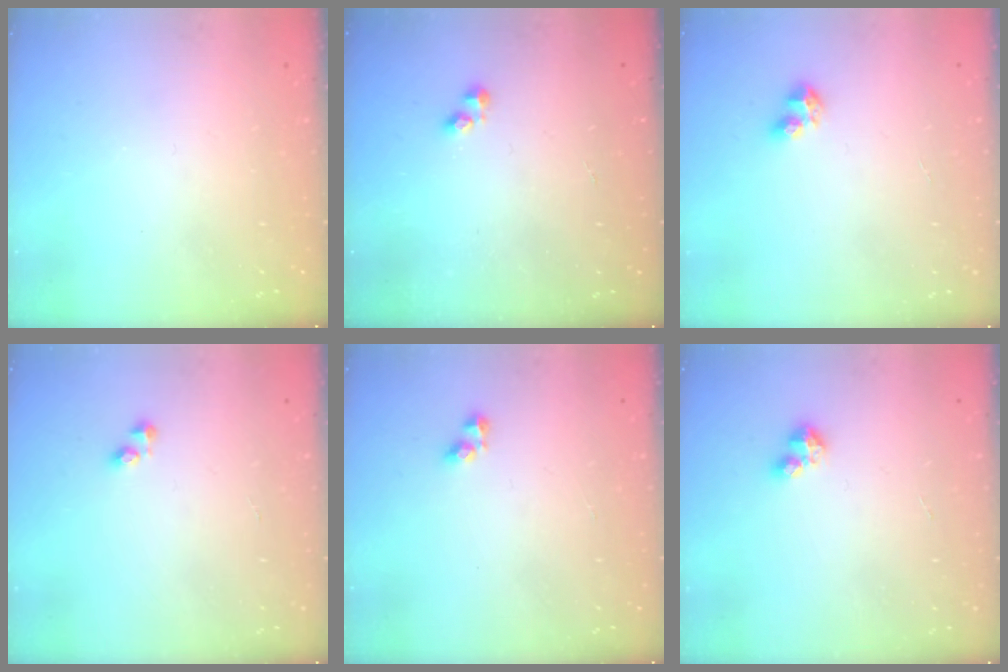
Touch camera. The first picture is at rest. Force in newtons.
{"total": 2.3, "press": 2.2, "slide": 0.3}
{"total": 4.7, "press": 4.6, "slide": 0.9}
{"total": 2.2, "press": 2.2, "slide": 0.3}
{"total": 3.6, "press": 3.5, "slide": 0.6}
{"total": 2.8, "press": 2.8, "slide": 0.2}